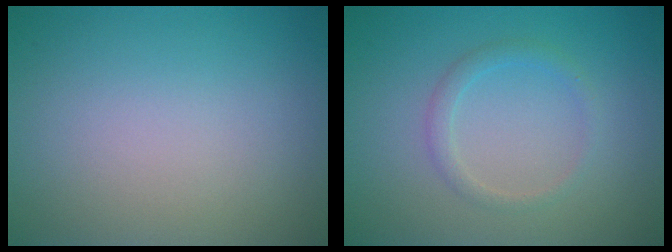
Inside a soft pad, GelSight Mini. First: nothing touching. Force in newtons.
{"total": 1.5, "press": 1.5, "slide": 0.1}